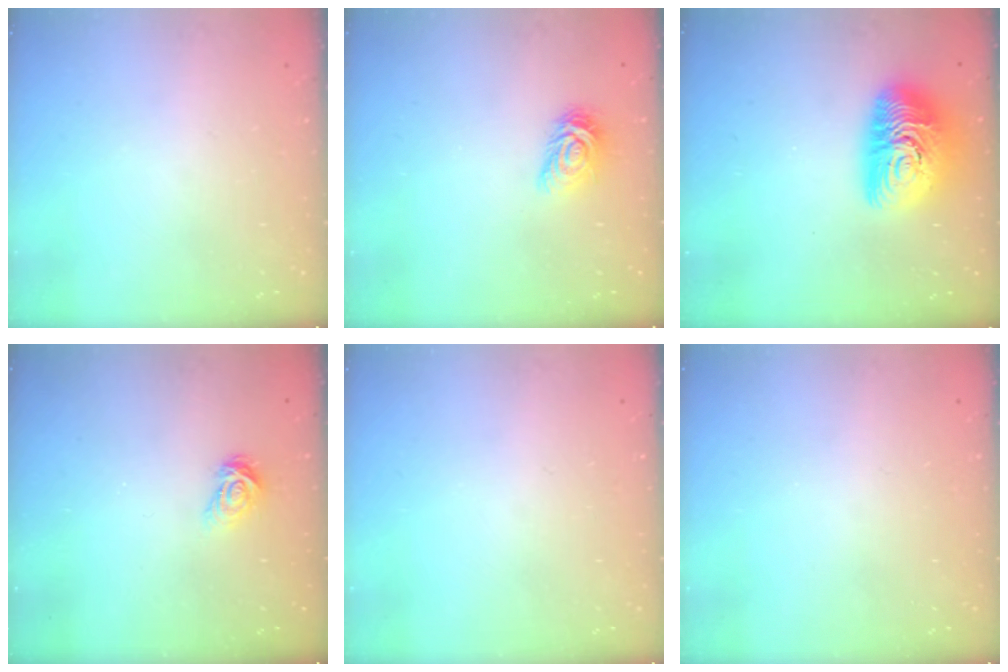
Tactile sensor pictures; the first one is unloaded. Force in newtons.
{"total": 7.6, "press": 7.6, "slide": 0.2}
{"total": 14.6, "press": 14.6, "slide": 0.9}
{"total": 3.8, "press": 3.8, "slide": 0.4}
{"total": 0.0}
{"total": 0.0}